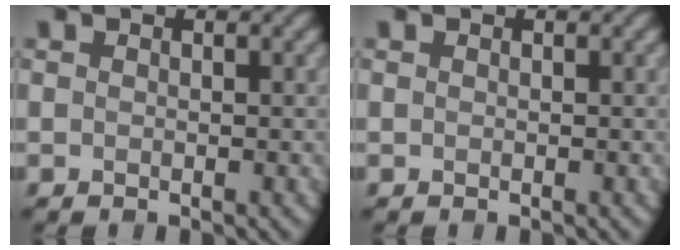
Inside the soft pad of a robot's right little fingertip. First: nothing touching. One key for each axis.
{"total": 0.0}